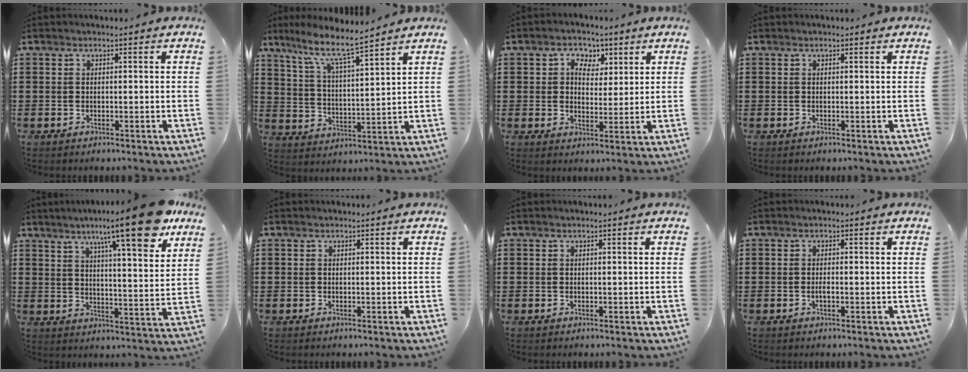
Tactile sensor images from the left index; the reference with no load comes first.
{"total": 8.2, "force": [6.7, 0.7, 4.8], "torque": [-0.117, -0.032, 0.113]}
{"total": 4.5, "force": [2.2, 3.5, 1.7], "torque": [-0.037, 0.010, 0.035]}
{"total": 0.0}
{"total": 14.7, "force": [9.8, 1.7, 10.8], "torque": [-0.175, -0.039, 0.150]}
{"total": 0.0}
{"total": 0.0}
{"total": 0.9, "force": [-0.3, 0.2, 0.8], "torque": [-0.017, -0.003, -0.005]}